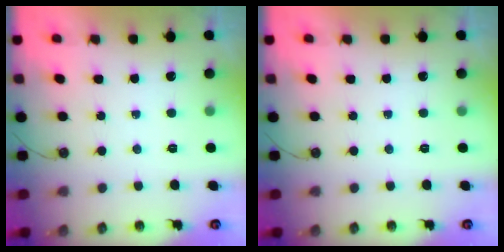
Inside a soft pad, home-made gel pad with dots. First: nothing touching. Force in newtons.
{"total": 0.0}